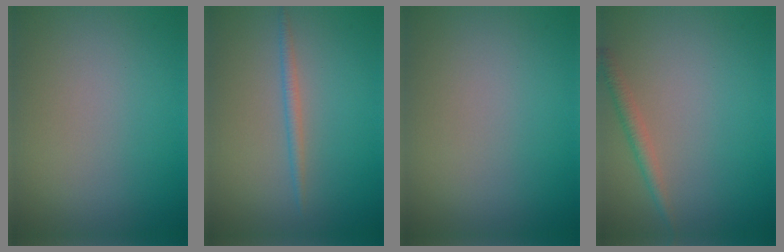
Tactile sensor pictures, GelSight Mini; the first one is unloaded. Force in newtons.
{"total": 1.2, "press": 1.2, "slide": 0.1}
{"total": 0.0}
{"total": 1.6, "press": 1.6, "slide": 0.0}